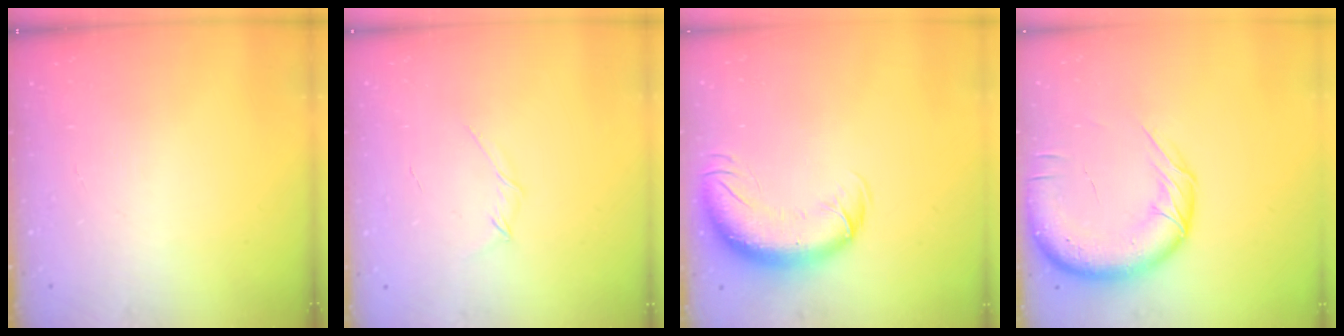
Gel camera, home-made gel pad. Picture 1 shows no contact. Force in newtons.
{"total": 2.6, "press": 2.5, "slide": 0.8}
{"total": 12.9, "press": 12.4, "slide": 3.5}
{"total": 16.0, "press": 15.5, "slide": 3.8}